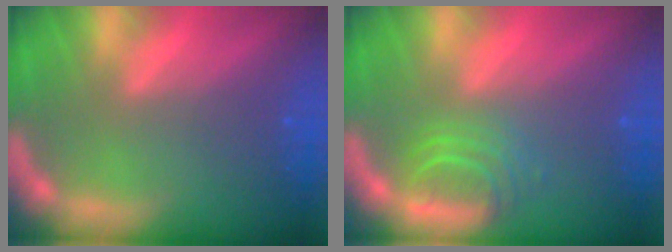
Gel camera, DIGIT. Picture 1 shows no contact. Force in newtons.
{"total": 3.5}